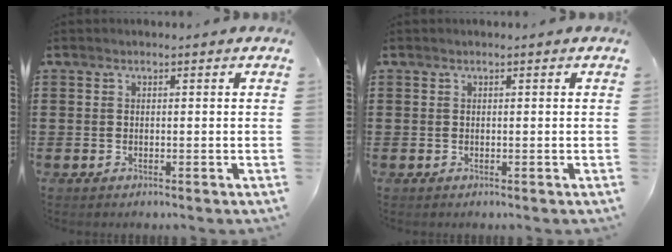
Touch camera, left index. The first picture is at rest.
{"total": 0.0}